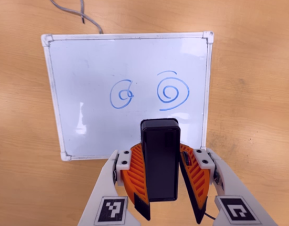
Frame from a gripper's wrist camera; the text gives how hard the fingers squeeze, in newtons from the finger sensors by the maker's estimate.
{"total": 7.1, "left": 7.9, "right": 6.3}